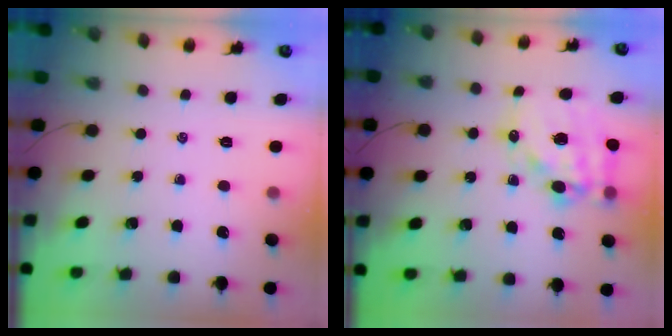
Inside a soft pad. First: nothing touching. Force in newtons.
{"total": 18.8, "press": 18.4, "slide": 4.1}